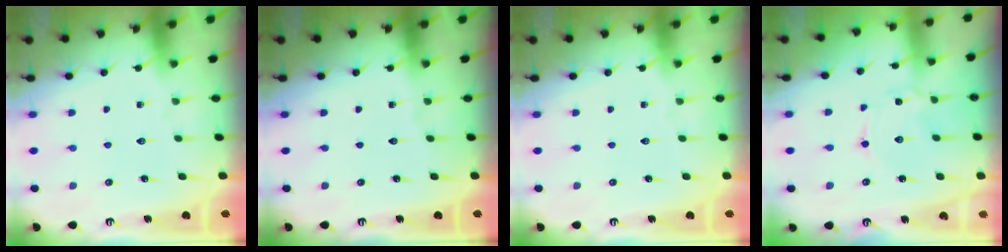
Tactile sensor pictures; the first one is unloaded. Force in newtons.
{"total": 0.0}
{"total": 0.0}
{"total": 1.9, "press": 1.8, "slide": 0.3}